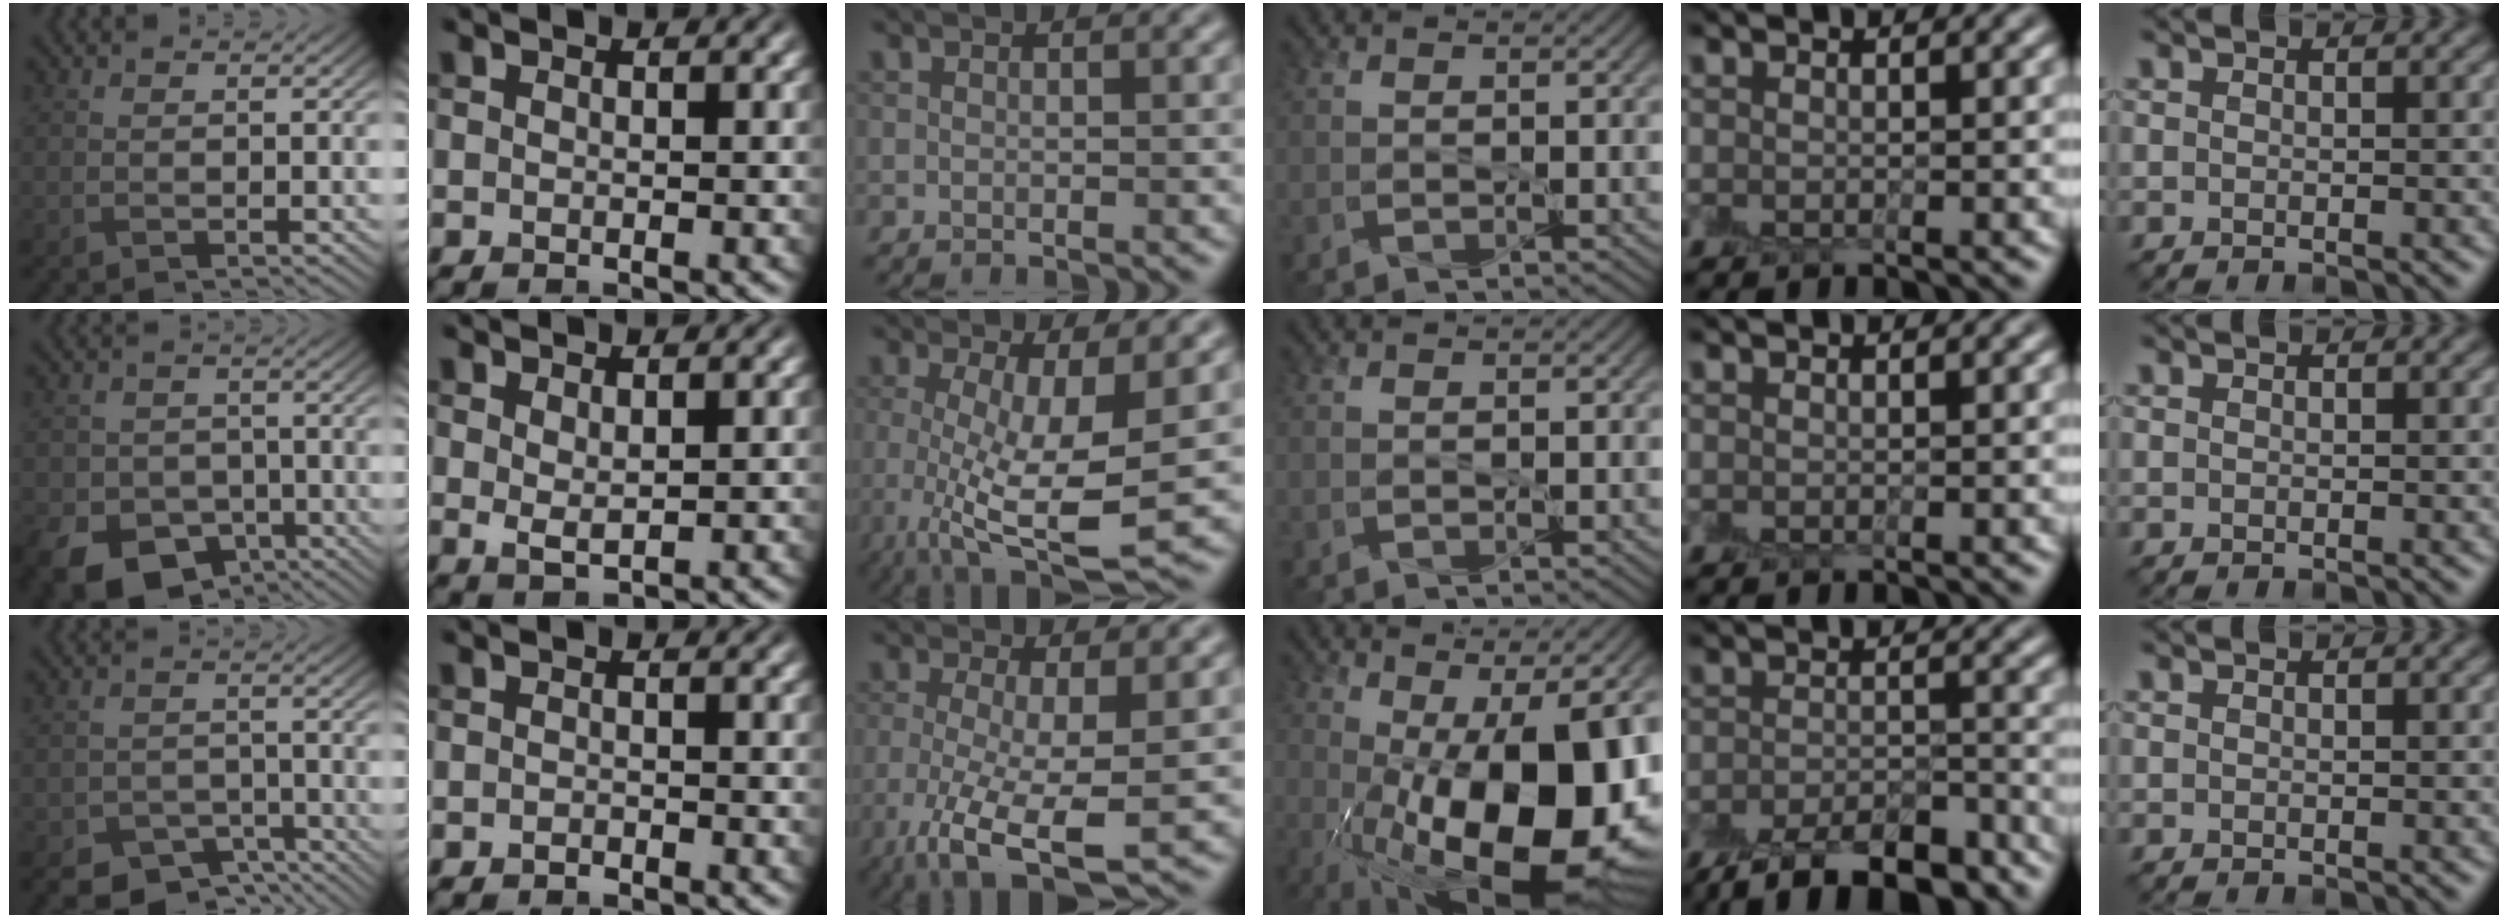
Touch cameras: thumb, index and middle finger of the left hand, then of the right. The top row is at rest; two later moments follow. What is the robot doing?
{"motion": "peel", "object": "envelope seal"}